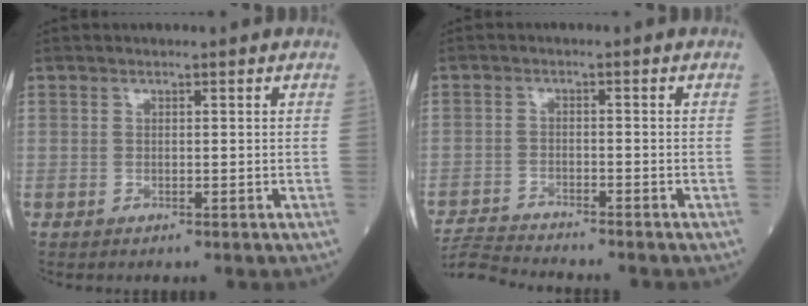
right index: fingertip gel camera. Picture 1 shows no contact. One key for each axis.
{"total": 7.0, "fx": -6.9, "fy": -0.9, "fz": 1.1, "tx": -0.021, "ty": -0.011, "tz": -0.120}